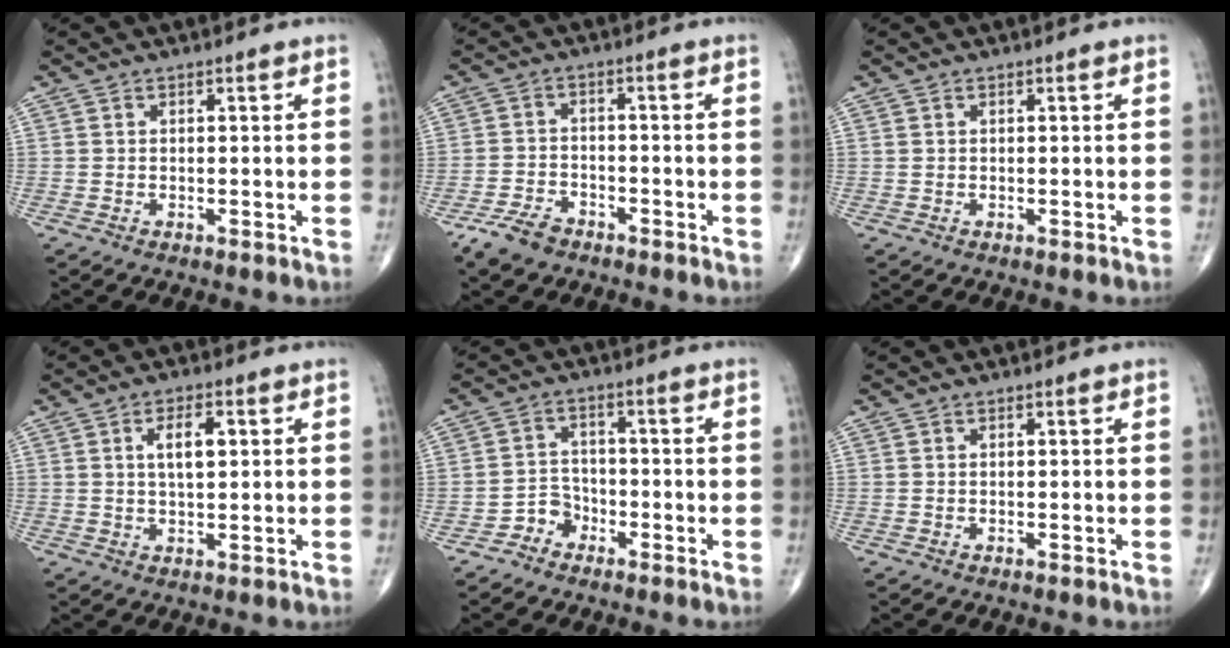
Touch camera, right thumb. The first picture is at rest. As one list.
[{"total": 5.7, "force": [-4.1, 3.3, 2.2], "torque": [-0.037, 0.016, -0.078]}, {"total": 0.0}, {"total": 5.5, "force": [1.4, 2.4, 4.8], "torque": [-0.079, 0.000, 0.024]}, {"total": 3.9, "force": [-2.6, 2.9, 0.3], "torque": [0.017, 0.022, -0.054]}, {"total": 0.0}]